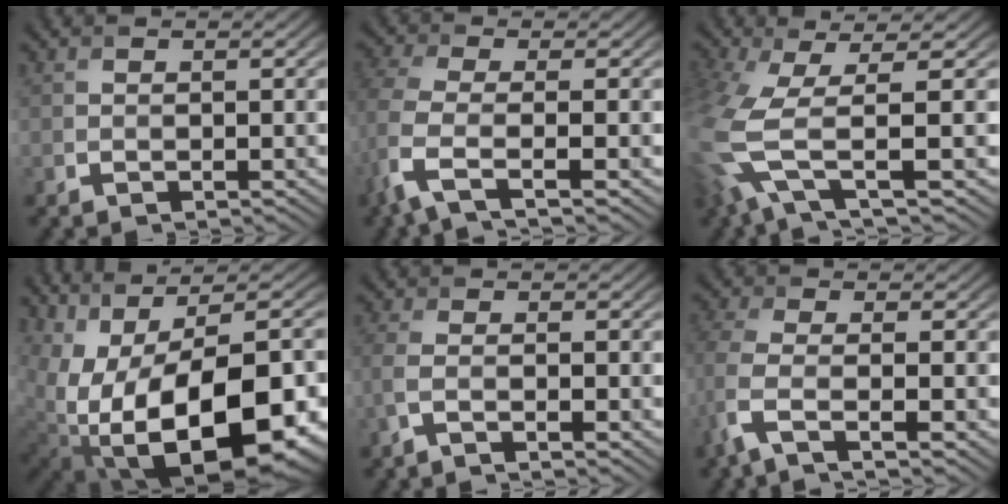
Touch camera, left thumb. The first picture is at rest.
{"total": 6.0, "force": [-2.3, 1.9, 5.2], "torque": [-0.131, -0.003, -0.063]}
{"total": 9.7, "force": [-1.4, 3.1, 9.0], "torque": [-0.202, -0.010, -0.037]}
{"total": 18.5, "force": [-2.9, 10.3, 15.0], "torque": [-0.213, -0.032, -0.011]}
{"total": 3.4, "force": [-1.6, 0.8, 2.9], "torque": [-0.058, -0.001, -0.048]}
{"total": 5.6, "force": [-2.6, 1.4, 4.7], "torque": [-0.113, -0.004, -0.070]}